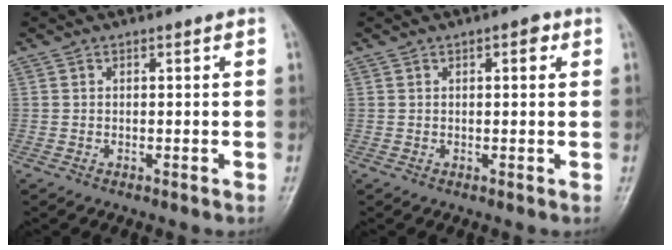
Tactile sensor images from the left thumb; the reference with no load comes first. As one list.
[{"total": 2.2, "force": [0.9, 0.9, 1.8], "torque": [-0.019, 0.001, 0.009]}]